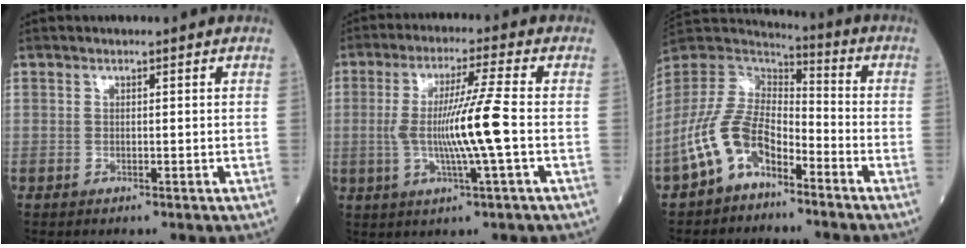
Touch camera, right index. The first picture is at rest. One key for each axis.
{"total": 9.7, "fx": -0.9, "fy": -1.1, "fz": 9.6, "tx": -0.187, "ty": -0.005, "tz": -0.017}
{"total": 11.4, "fx": -6.6, "fy": 5.9, "fz": 7.3, "tx": -0.168, "ty": 0.020, "tz": -0.133}